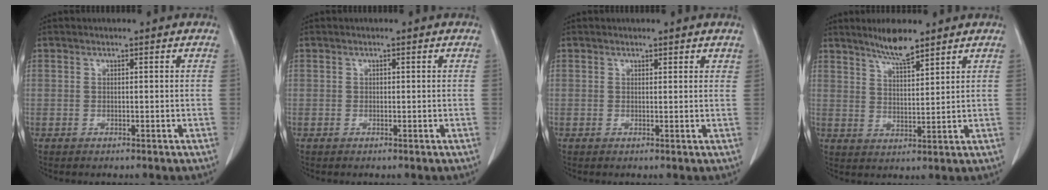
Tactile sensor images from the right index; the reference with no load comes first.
{"total": 0.0}
{"total": 1.3, "force": [1.1, 0.6, 0.4], "torque": [0.002, 0.002, 0.011]}
{"total": 5.8, "force": [4.7, 0.6, 3.2], "torque": [-0.062, 0.000, 0.086]}